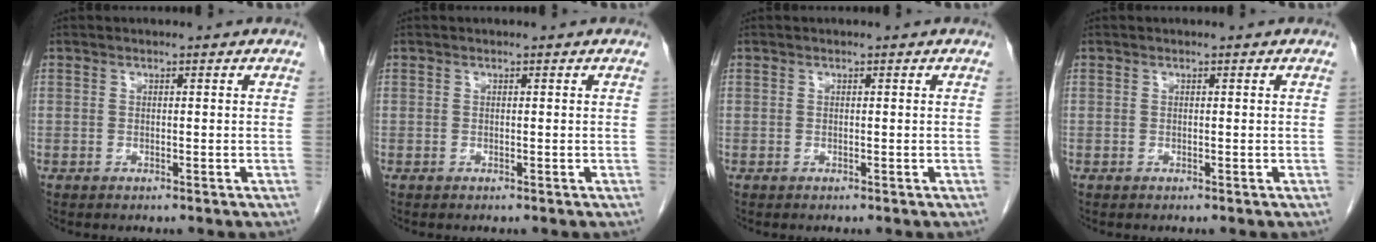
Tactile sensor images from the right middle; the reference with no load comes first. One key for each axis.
{"total": 0.0}
{"total": 0.0}
{"total": 0.0}